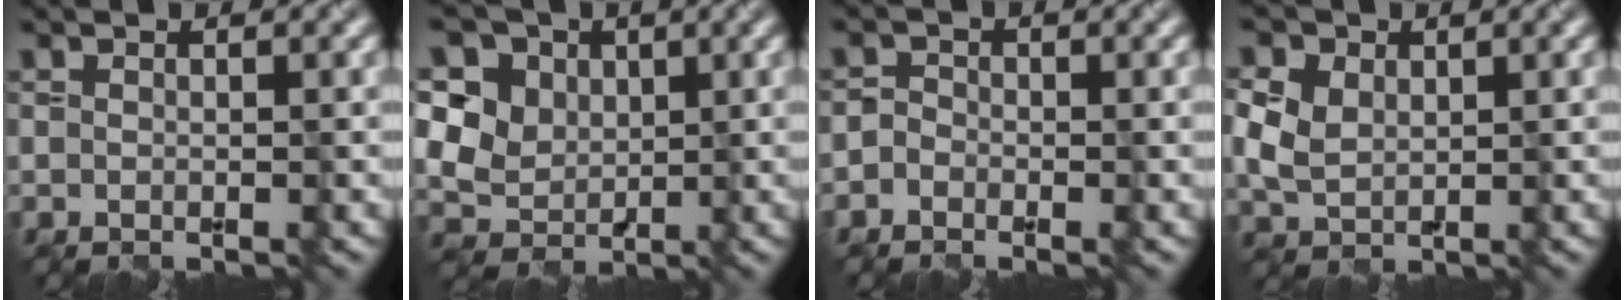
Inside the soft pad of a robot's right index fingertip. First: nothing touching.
{"total": 8.9, "force": [4.0, 6.8, 4.2], "torque": [-0.090, 0.012, 0.056]}
{"total": 1.3, "force": [-0.9, 0.9, 0.3], "torque": [0.006, 0.006, -0.020]}
{"total": 5.2, "force": [1.4, 4.0, 3.1], "torque": [-0.094, 0.018, 0.029]}